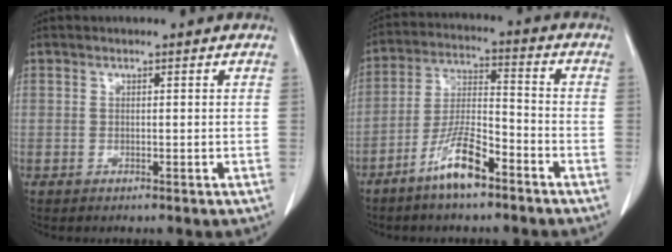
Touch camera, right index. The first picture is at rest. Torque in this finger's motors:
{"motor_torque": [0.67, -0.41, 0.29, 0.04]}